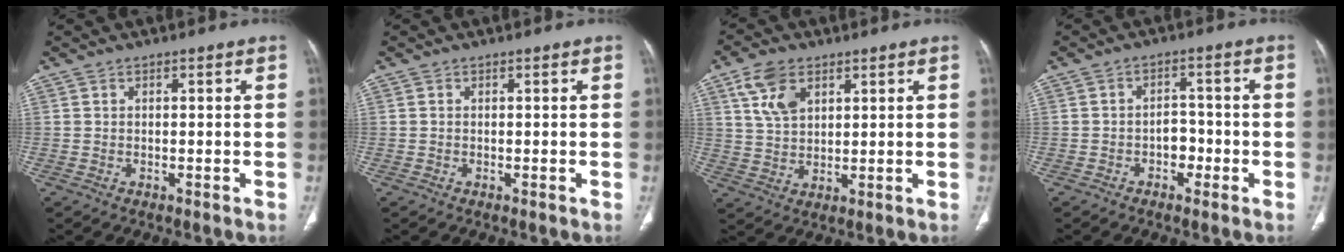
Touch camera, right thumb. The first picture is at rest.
{"total": 0.0}
{"total": 7.9, "force": [3.8, 4.9, 4.9], "torque": [-0.077, -0.011, 0.079]}
{"total": 3.8, "force": [-1.5, 2.8, 2.1], "torque": [-0.007, 0.018, -0.029]}